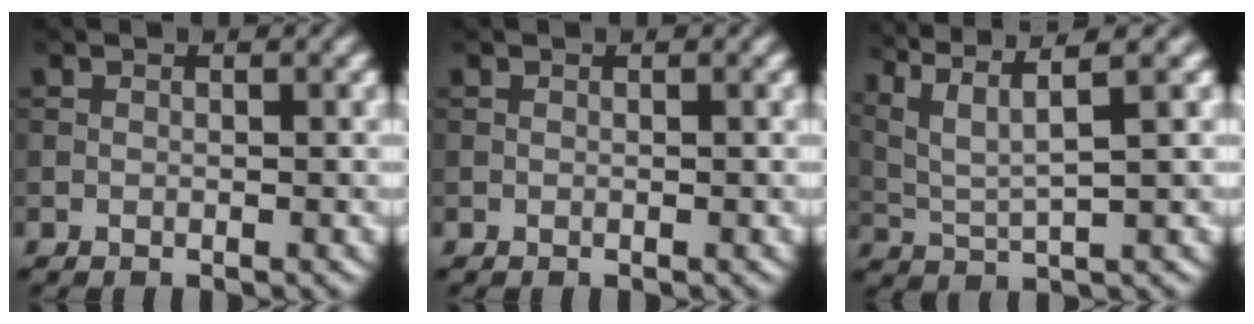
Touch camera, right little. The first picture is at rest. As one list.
[{"total": 0.0}, {"total": 7.1, "force": [4.5, 1.5, 5.3], "torque": [-0.106, 0.023, 0.068]}]